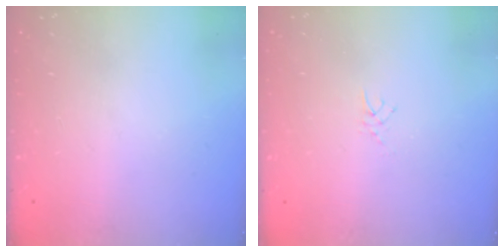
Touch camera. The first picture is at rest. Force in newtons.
{"total": 2.4, "press": 2.4, "slide": 0.4}